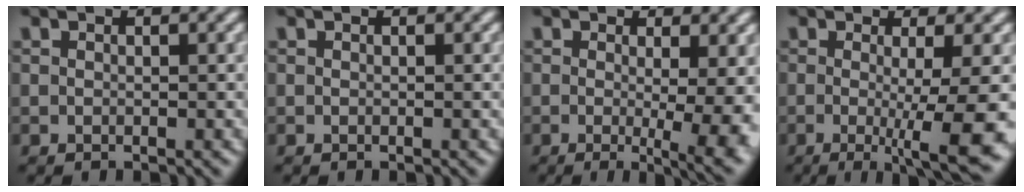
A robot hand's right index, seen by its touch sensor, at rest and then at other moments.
{"total": 0.0}
{"total": 5.5, "force": [-2.0, 0.7, 5.0], "torque": [-0.066, -0.028, -0.024]}
{"total": 7.0, "force": [-2.6, 0.3, 6.5], "torque": [-0.089, -0.027, -0.031]}